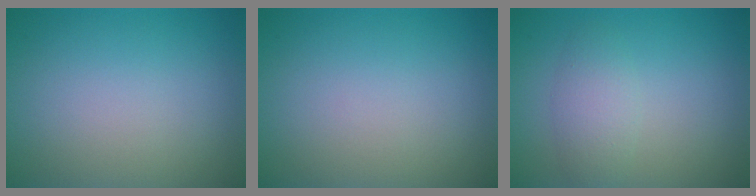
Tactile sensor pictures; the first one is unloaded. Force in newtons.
{"total": 0.0}
{"total": 2.4, "press": 2.4, "slide": 0.0}